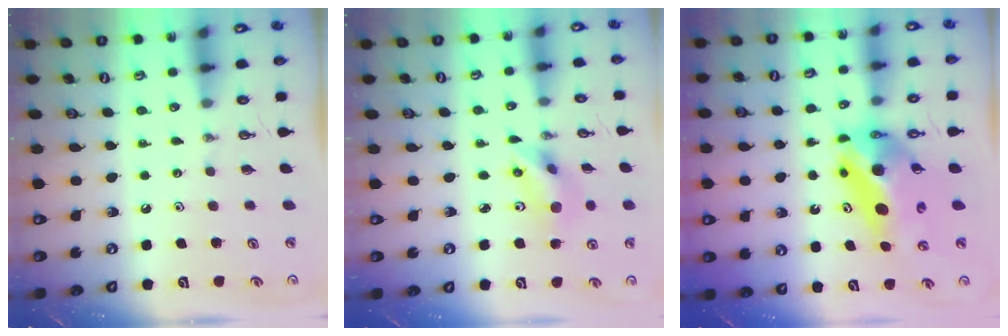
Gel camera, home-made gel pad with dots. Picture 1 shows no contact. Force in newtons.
{"total": 7.6, "press": 7.1, "slide": 2.9}
{"total": 14.3, "press": 13.6, "slide": 4.4}